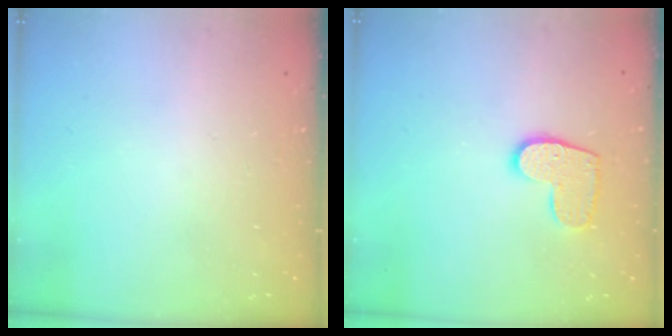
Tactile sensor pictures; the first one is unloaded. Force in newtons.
{"total": 9.8, "press": 9.8, "slide": 0.3}